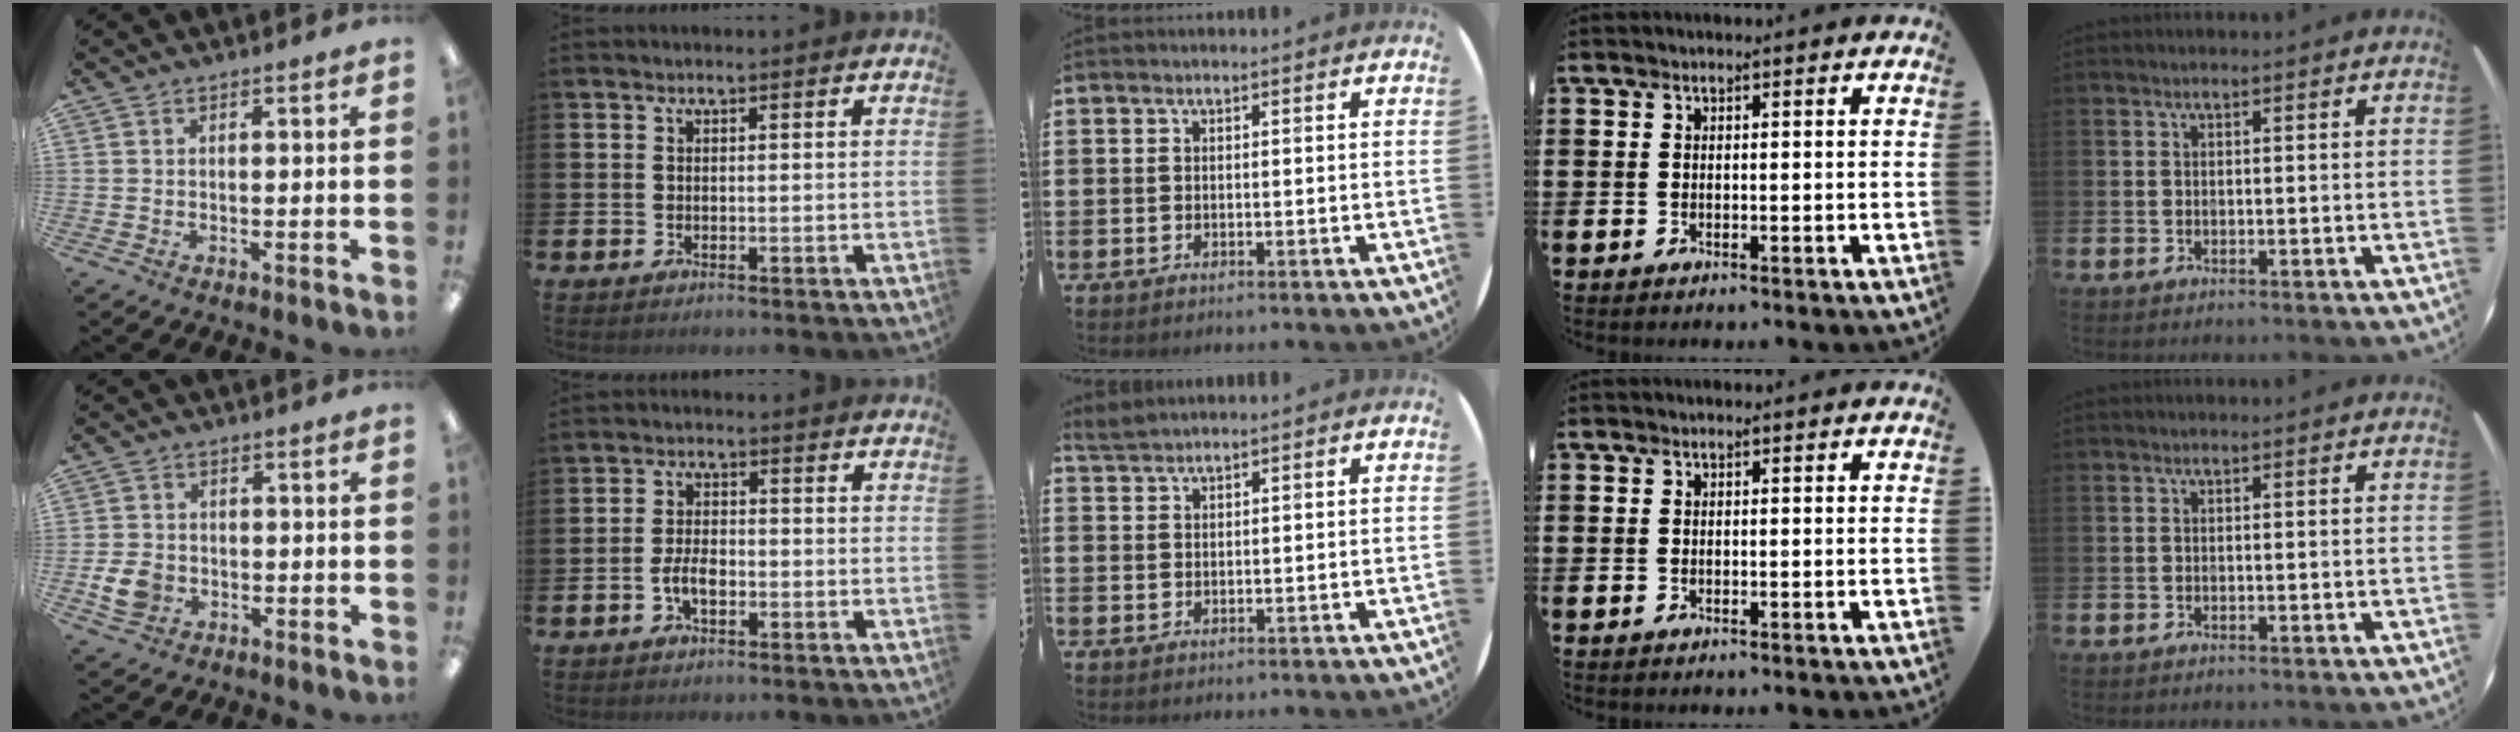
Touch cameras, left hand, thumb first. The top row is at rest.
{"thumb": {"total": 5.6, "force": [-1.7, 4.4, 3.0], "torque": [-0.067, 0.006, -0.031]}, "index": {"total": 3.3, "force": [-1.0, 1.6, 2.7], "torque": [-0.051, 0.001, -0.023]}, "middle": {"total": 1.8, "force": [1.8, -0.1, 0.1], "torque": [-0.005, 0.001, 0.035]}}